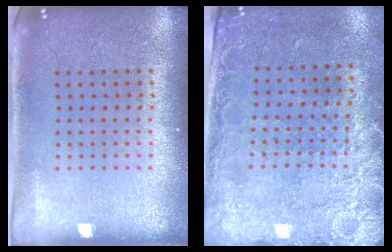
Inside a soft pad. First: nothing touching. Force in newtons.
{"total": 2.5, "press": 2.1, "slide": 1.4}